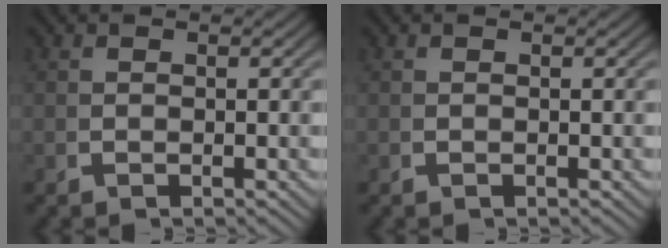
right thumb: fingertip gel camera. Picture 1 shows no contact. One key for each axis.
{"total": 0.0}